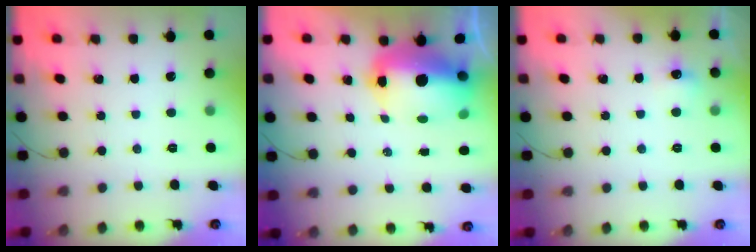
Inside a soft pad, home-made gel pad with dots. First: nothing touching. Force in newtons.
{"total": 14.9, "press": 14.4, "slide": 3.8}
{"total": 5.8, "press": 5.6, "slide": 1.6}